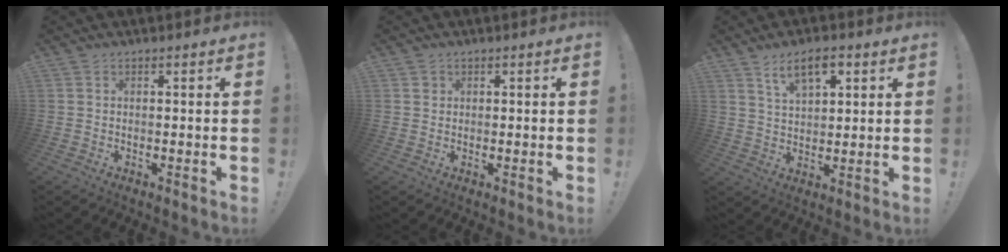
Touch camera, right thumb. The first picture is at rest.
{"total": 1.3, "force": [0.6, 1.2, 0.2], "torque": [0.000, 0.001, 0.010]}
{"total": 8.3, "force": [4.7, 3.9, 5.7], "torque": [-0.089, -0.011, 0.082]}